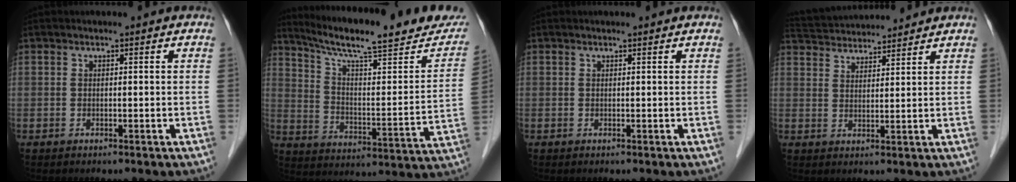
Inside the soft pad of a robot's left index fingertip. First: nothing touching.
{"total": 23.5, "force": [20.1, 3.1, 11.8], "torque": [-0.179, -0.022, 0.282]}
{"total": 0.9, "force": [0.9, 0.0, 0.1], "torque": [-0.009, 0.005, 0.011]}
{"total": 10.4, "force": [10.0, 1.1, 2.4], "torque": [-0.052, 0.035, 0.161]}